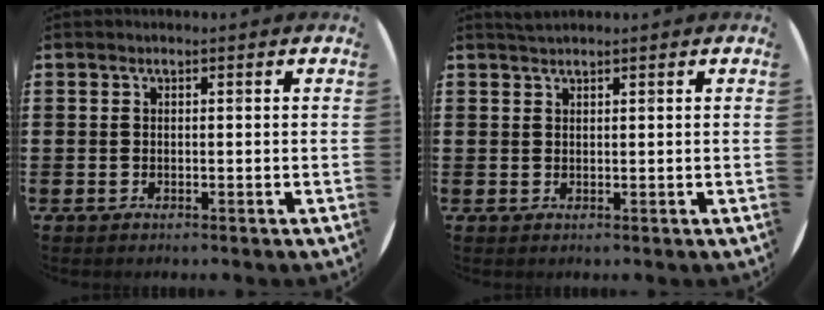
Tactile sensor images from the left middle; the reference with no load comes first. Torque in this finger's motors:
{"motor_torque": [0.15, -0.13, 0.01, 0.01]}